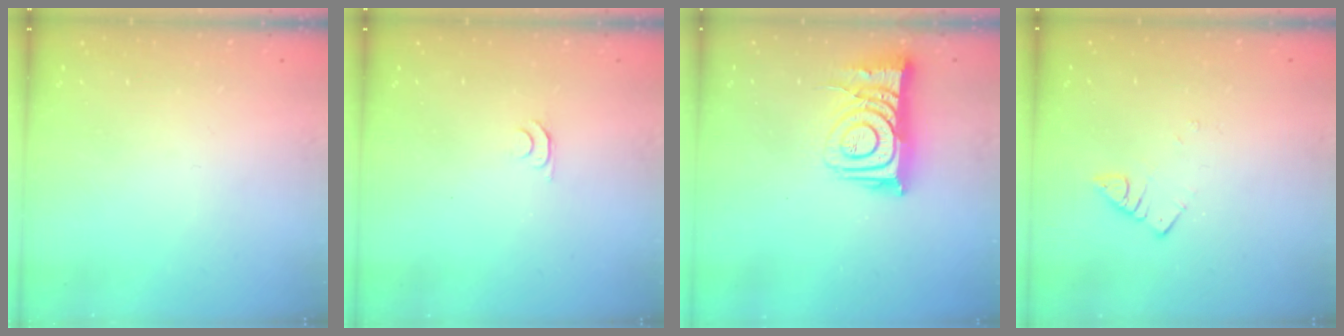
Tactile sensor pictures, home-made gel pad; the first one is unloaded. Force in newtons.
{"total": 4.6, "press": 4.5, "slide": 0.7}
{"total": 10.9, "press": 10.9, "slide": 1.1}
{"total": 2.5, "press": 2.5, "slide": 0.3}